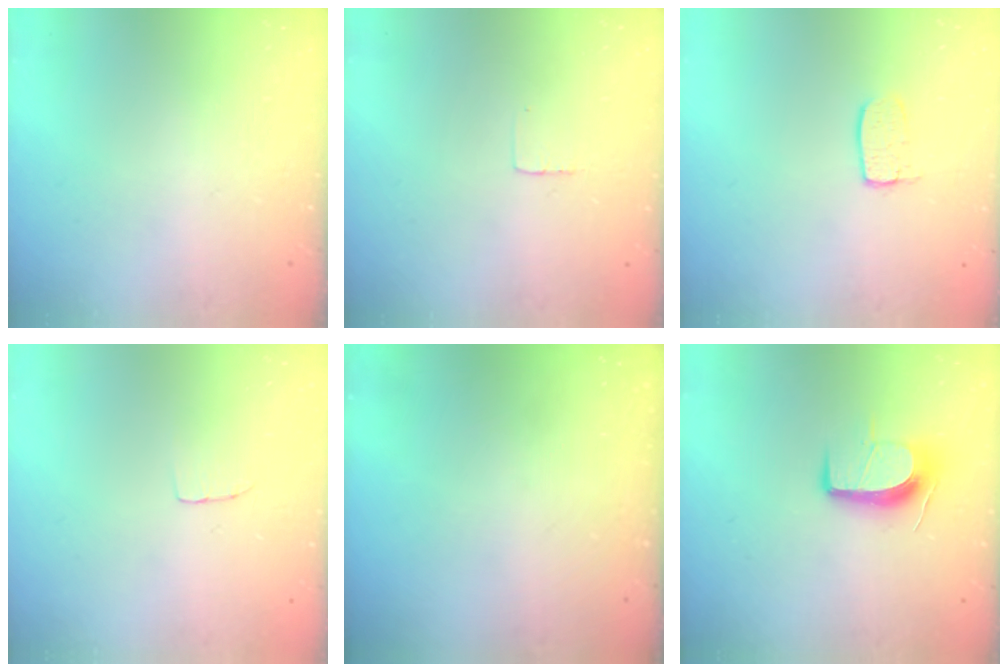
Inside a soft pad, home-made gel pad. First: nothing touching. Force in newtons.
{"total": 2.3, "press": 2.3, "slide": 0.1}
{"total": 5.6, "press": 5.6, "slide": 0.4}
{"total": 3.1, "press": 3.1, "slide": 0.1}
{"total": 0.0}
{"total": 9.8, "press": 9.8, "slide": 0.7}